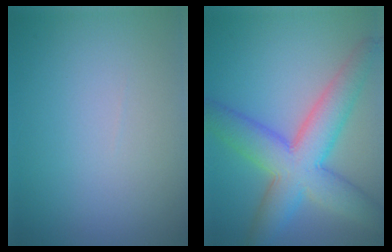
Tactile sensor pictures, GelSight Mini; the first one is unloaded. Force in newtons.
{"total": 8.6, "press": 8.6, "slide": 0.4}